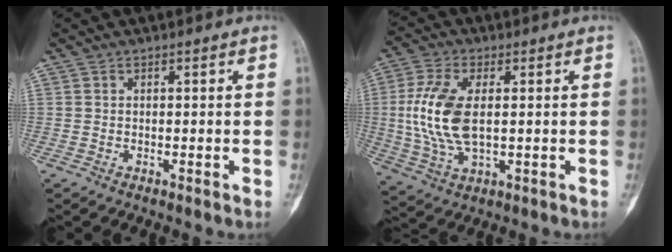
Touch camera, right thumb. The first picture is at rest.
{"total": 12.5, "force": [0.8, 6.4, 10.7], "torque": [-0.235, -0.002, 0.019]}